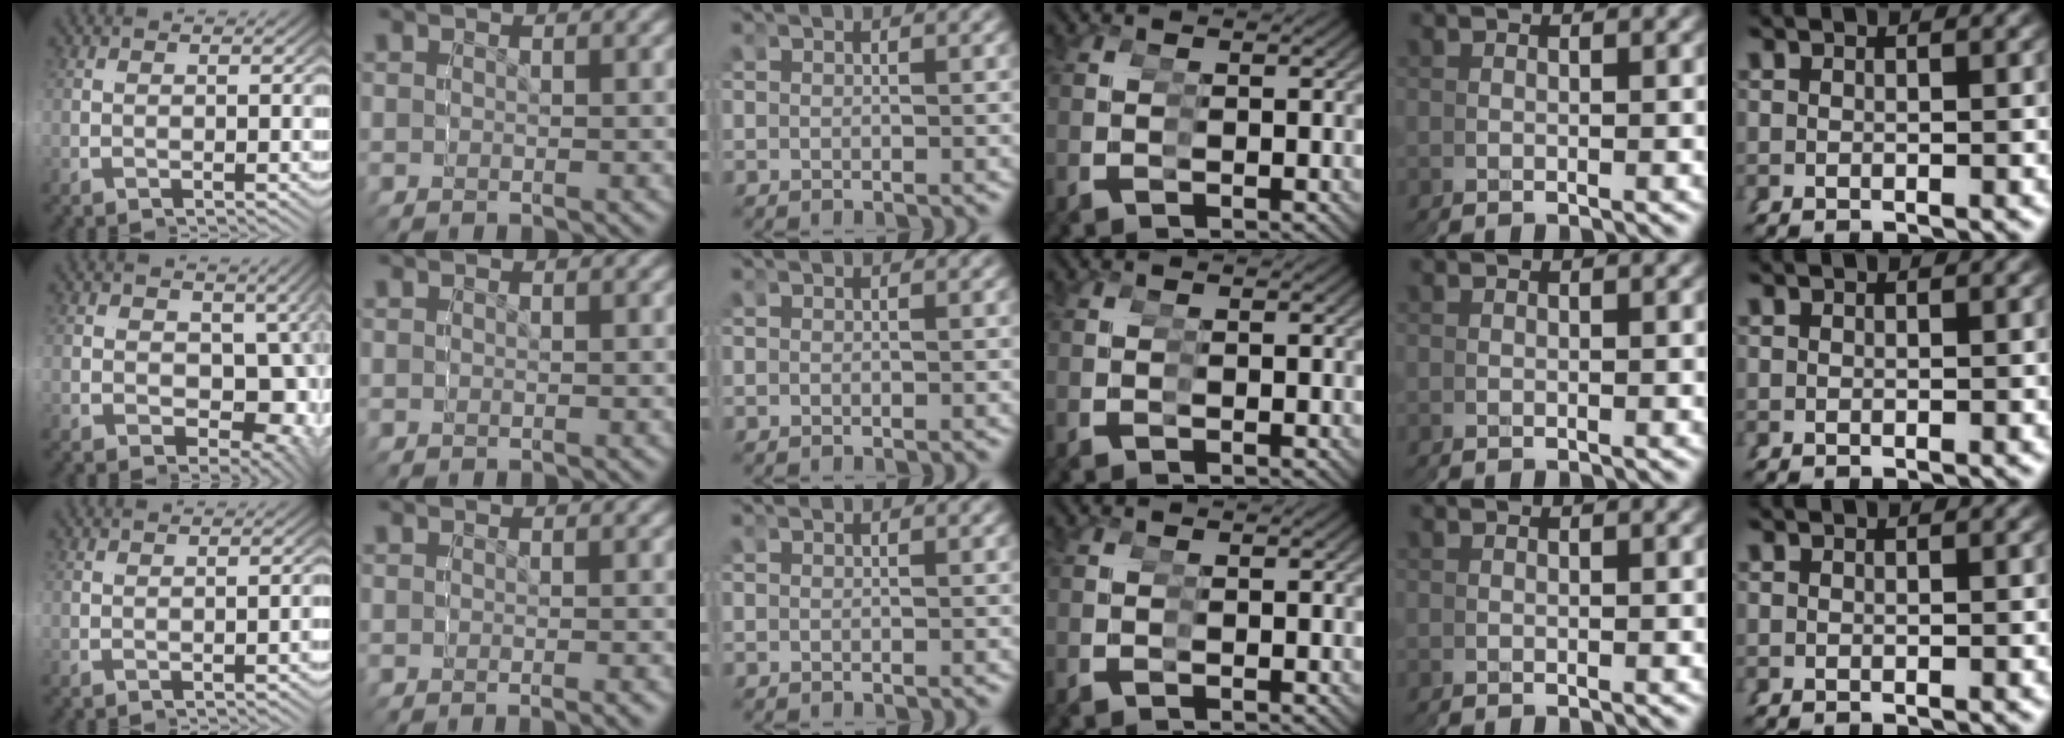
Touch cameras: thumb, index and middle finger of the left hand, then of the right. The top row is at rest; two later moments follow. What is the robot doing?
{"motion": "grasp_and_lifting", "object": "cup"}